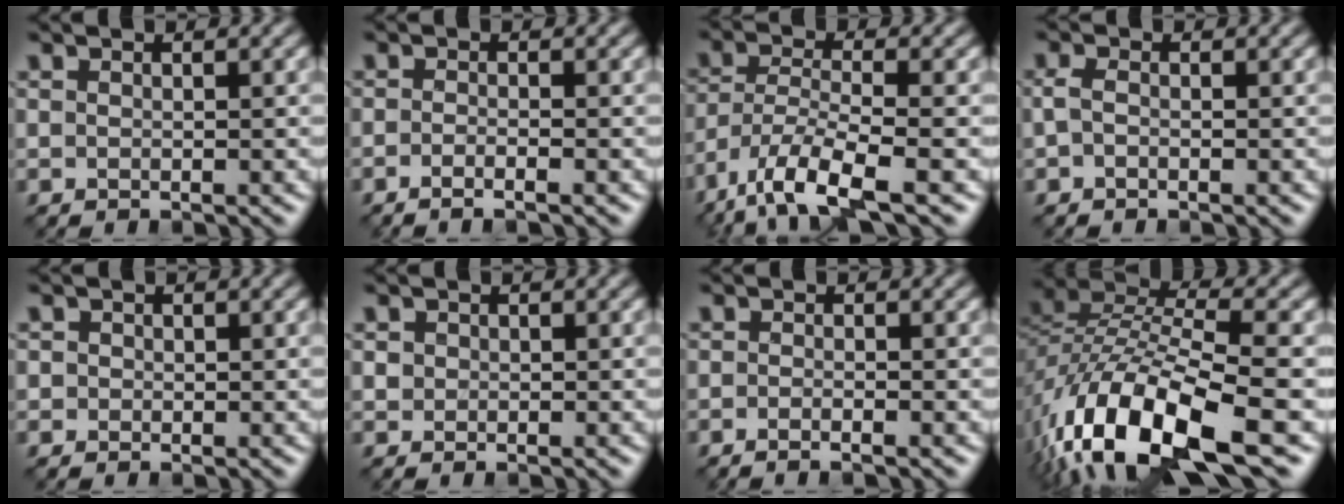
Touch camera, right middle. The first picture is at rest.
{"total": 1.7, "force": [-0.9, 0.4, 1.4], "torque": [-0.018, -0.004, -0.023]}
{"total": 8.2, "force": [-5.4, 2.2, 5.7], "torque": [-0.110, -0.010, -0.108]}
{"total": 1.2, "force": [-0.3, 0.7, 0.9], "torque": [-0.024, 0.000, -0.009]}
{"total": 0.8, "force": [0.1, 0.8, 0.1], "torque": [0.003, -0.004, -0.004]}
{"total": 0.7, "force": [0.0, 0.7, 0.2], "torque": [0.000, -0.002, -0.004]}
{"total": 1.3, "force": [-0.7, 0.3, 1.0], "torque": [-0.015, -0.005, -0.015]}
{"total": 13.1, "force": [-6.4, 4.9, 10.3], "torque": [-0.199, -0.005, -0.120]}